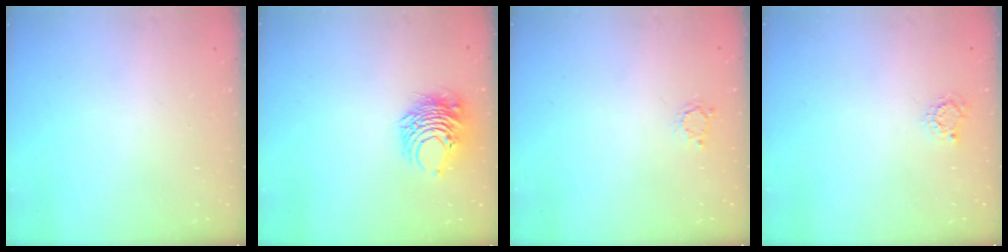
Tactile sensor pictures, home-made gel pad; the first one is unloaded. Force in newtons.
{"total": 8.8, "press": 8.8, "slide": 0.8}
{"total": 2.5, "press": 2.5, "slide": 0.4}
{"total": 2.5, "press": 2.5, "slide": 0.4}